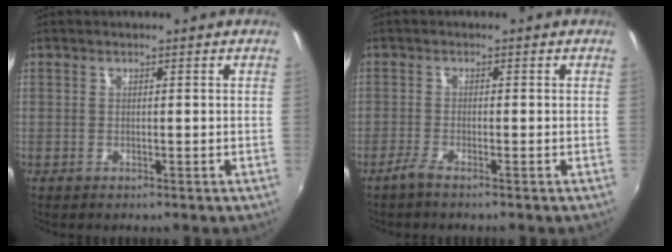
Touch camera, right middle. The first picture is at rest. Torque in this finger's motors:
{"motor_torque": [0.20, -0.40, 0.04, 0.00]}